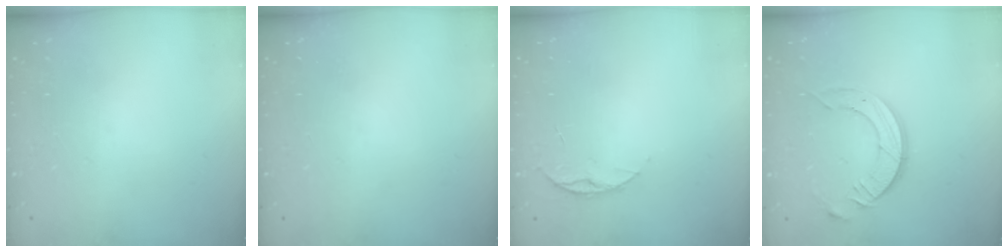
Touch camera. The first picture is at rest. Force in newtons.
{"total": 0.0}
{"total": 5.5, "press": 5.5, "slide": 0.6}
{"total": 10.4, "press": 10.3, "slide": 0.9}